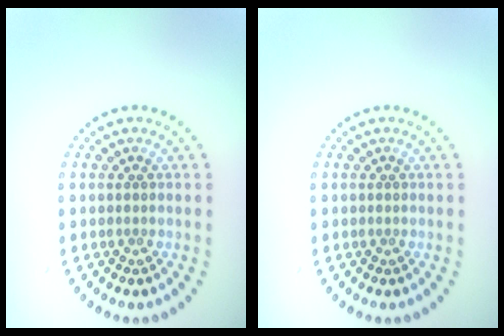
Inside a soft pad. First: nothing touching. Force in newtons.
{"total": 0.0}